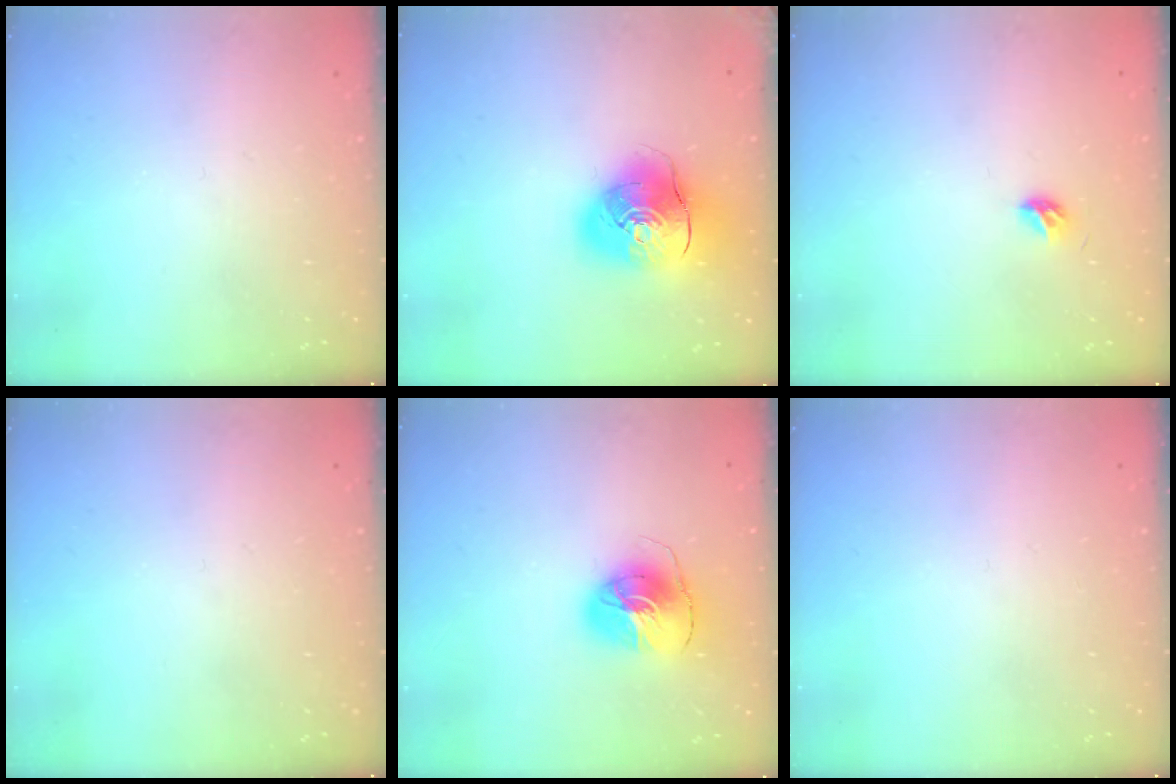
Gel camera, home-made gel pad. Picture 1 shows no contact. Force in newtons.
{"total": 13.9, "press": 13.7, "slide": 2.3}
{"total": 3.8, "press": 3.7, "slide": 0.8}
{"total": 0.0}
{"total": 9.0, "press": 9.0, "slide": 1.1}
{"total": 0.0}